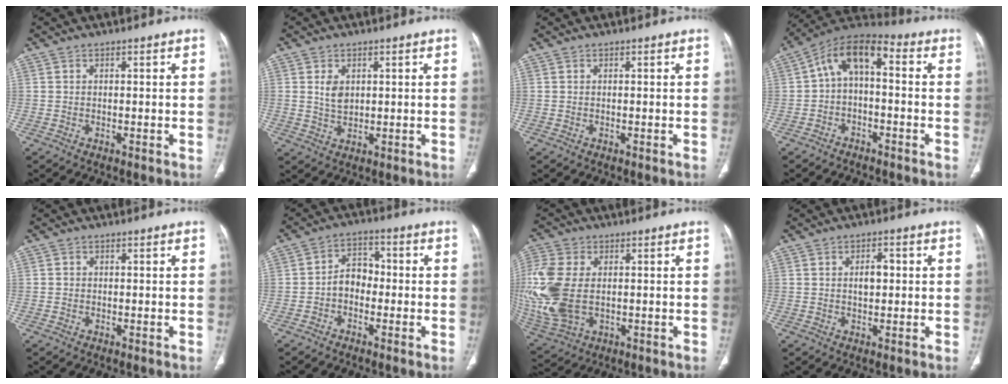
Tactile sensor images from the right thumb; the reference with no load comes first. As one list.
[{"total": 3.7, "force": [1.0, 2.5, 2.5], "torque": [-0.036, -0.010, 0.025]}, {"total": 0.0}, {"total": 9.8, "force": [-0.2, 5.3, 8.2], "torque": [-0.129, 0.045, -0.017]}, {"total": 0.7, "force": [-0.1, 0.7, 0.1], "torque": [0.000, 0.004, -0.002]}, {"total": 5.6, "force": [-1.4, 4.3, 3.4], "torque": [-0.034, 0.028, -0.037]}, {"total": 17.6, "force": [0.0, 11.4, 13.4], "torque": [-0.349, -0.008, 0.014]}, {"total": 3.5, "force": [0.4, 2.0, 2.8], "torque": [-0.037, 0.006, 0.008]}]